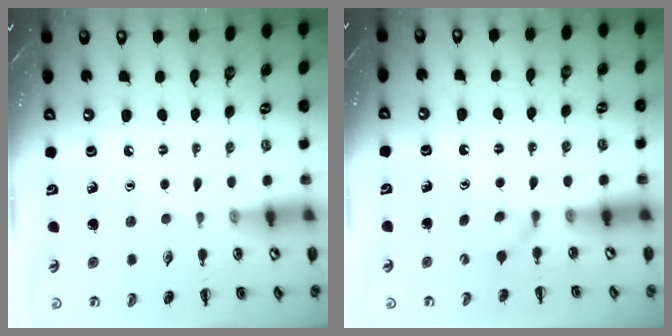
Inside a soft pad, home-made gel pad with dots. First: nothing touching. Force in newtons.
{"total": 2.4, "press": 2.2, "slide": 1.0}